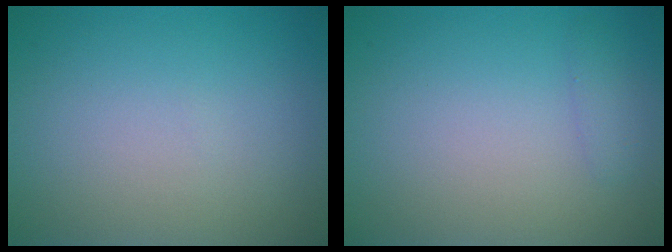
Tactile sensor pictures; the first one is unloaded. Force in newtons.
{"total": 0.8, "press": 0.8, "slide": 0.0}